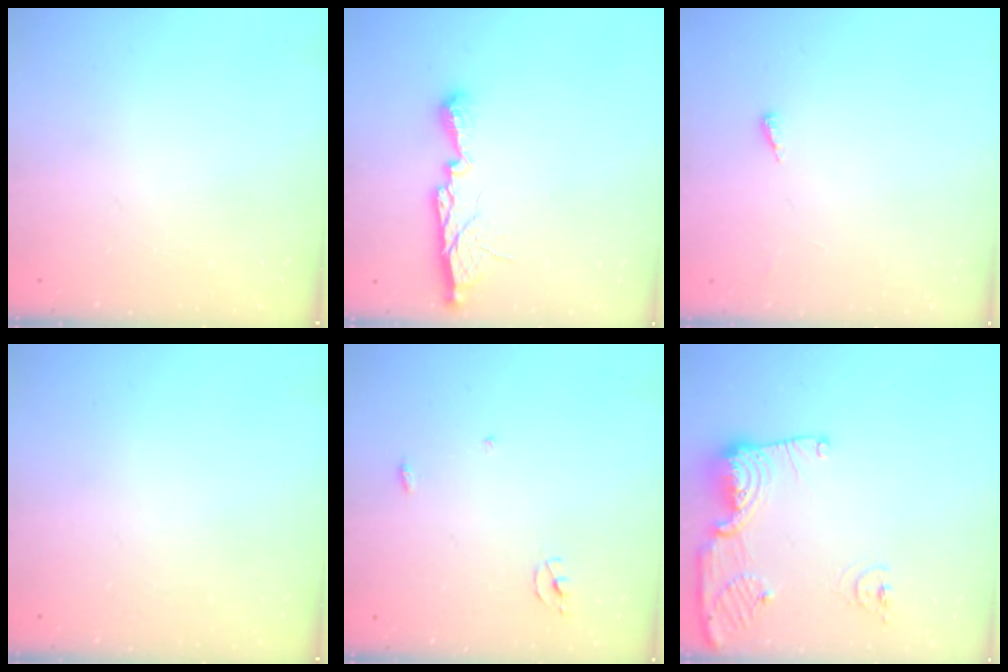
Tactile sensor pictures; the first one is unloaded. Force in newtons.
{"total": 10.7, "press": 10.7, "slide": 0.3}
{"total": 2.8, "press": 2.8, "slide": 0.2}
{"total": 0.0}
{"total": 2.3, "press": 2.3, "slide": 0.1}
{"total": 14.2, "press": 14.1, "slide": 1.6}